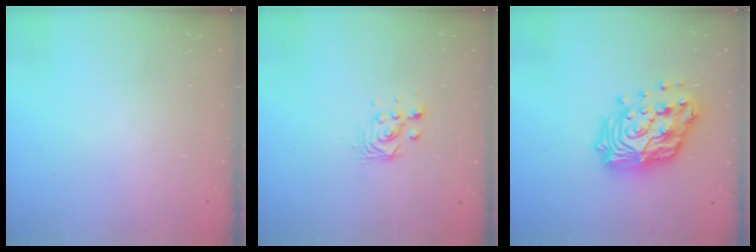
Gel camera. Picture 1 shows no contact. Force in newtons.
{"total": 2.8, "press": 2.8, "slide": 0.2}
{"total": 19.2, "press": 19.1, "slide": 1.8}